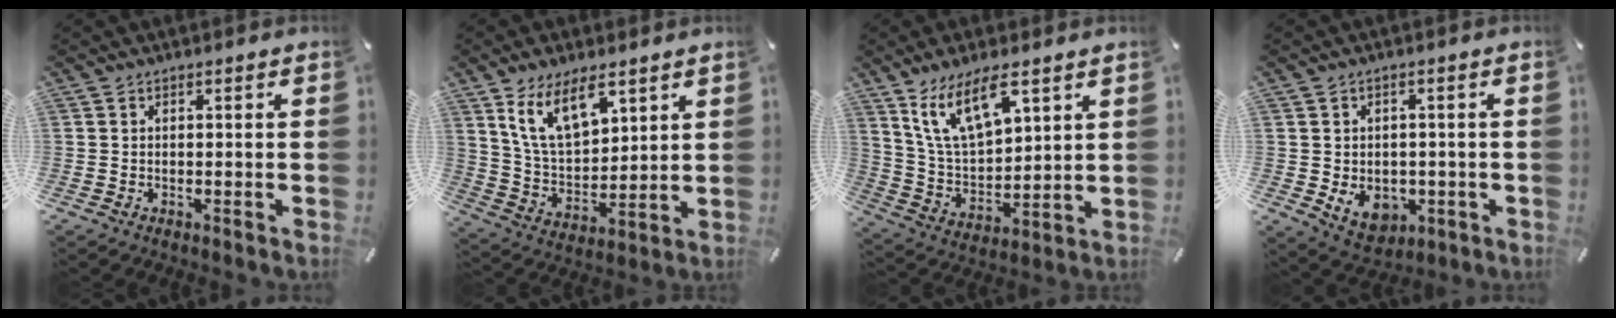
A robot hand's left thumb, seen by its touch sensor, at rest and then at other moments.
{"total": 12.5, "force": [8.0, 6.6, 7.0], "torque": [-0.143, -0.030, 0.150]}
{"total": 13.1, "force": [8.8, 6.0, 7.7], "torque": [-0.180, -0.030, 0.162]}
{"total": 6.9, "force": [-1.7, 5.8, 3.3], "torque": [-0.051, 0.005, -0.028]}